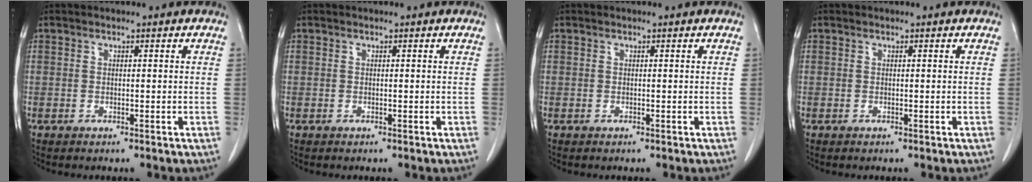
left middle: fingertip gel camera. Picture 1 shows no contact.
{"total": 0.0}
{"total": 0.0}
{"total": 0.0}